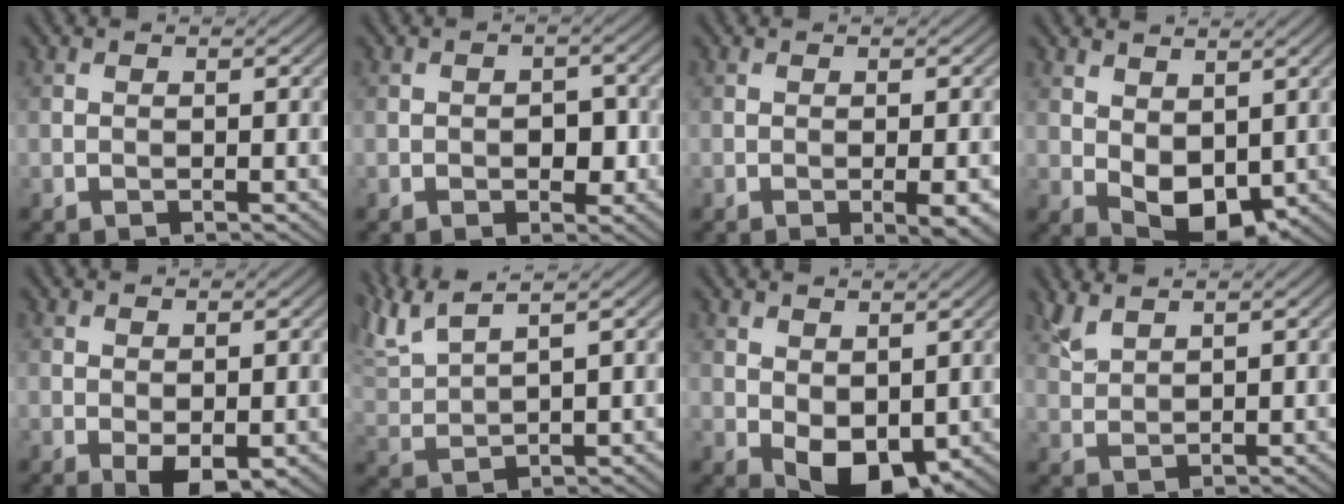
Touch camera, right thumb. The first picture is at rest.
{"total": 3.0, "force": [-0.5, 1.9, 2.3], "torque": [-0.034, -0.004, -0.008]}
{"total": 2.8, "force": [-0.9, 0.5, 2.6], "torque": [-0.044, -0.002, -0.011]}
{"total": 6.2, "force": [1.2, 3.8, 4.7], "torque": [-0.096, -0.008, 0.027]}
{"total": 3.4, "force": [-1.0, 1.5, 2.9], "torque": [-0.052, -0.004, -0.012]}
{"total": 7.2, "force": [5.3, 1.4, 4.7], "torque": [-0.114, 0.028, 0.108]}
{"total": 6.4, "force": [0.2, 4.0, 5.0], "torque": [-0.097, -0.011, 0.007]}
{"total": 2.7, "force": [2.3, 0.4, 1.3], "torque": [-0.040, 0.005, 0.058]}